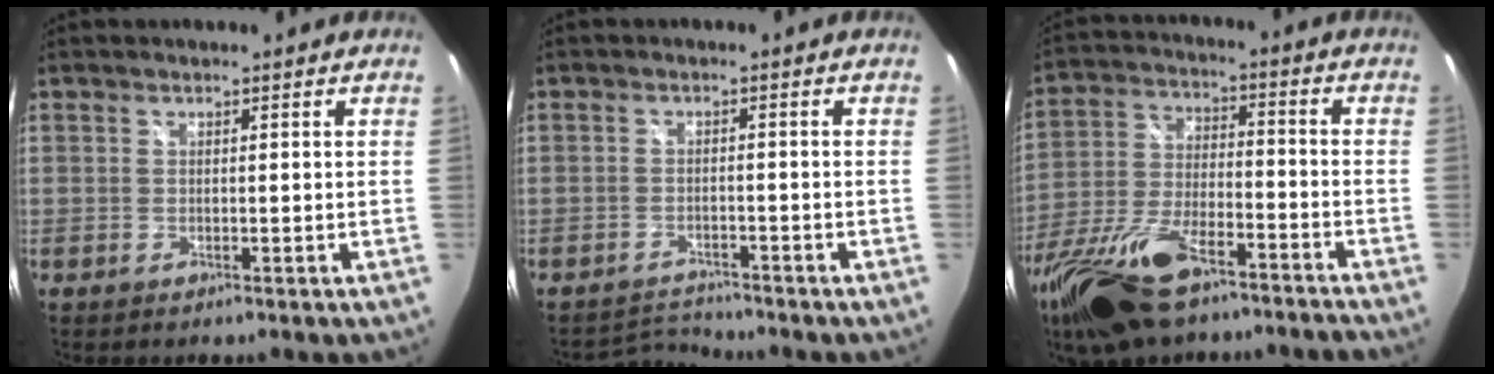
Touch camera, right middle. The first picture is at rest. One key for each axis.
{"total": 3.4, "fx": -3.4, "fy": 0.1, "fz": -0.5, "tx": -0.004, "ty": 0.005, "tz": -0.062}
{"total": 20.4, "fx": -14.7, "fy": 6.5, "fz": 12.5, "tx": -0.270, "ty": -0.042, "tz": -0.263}